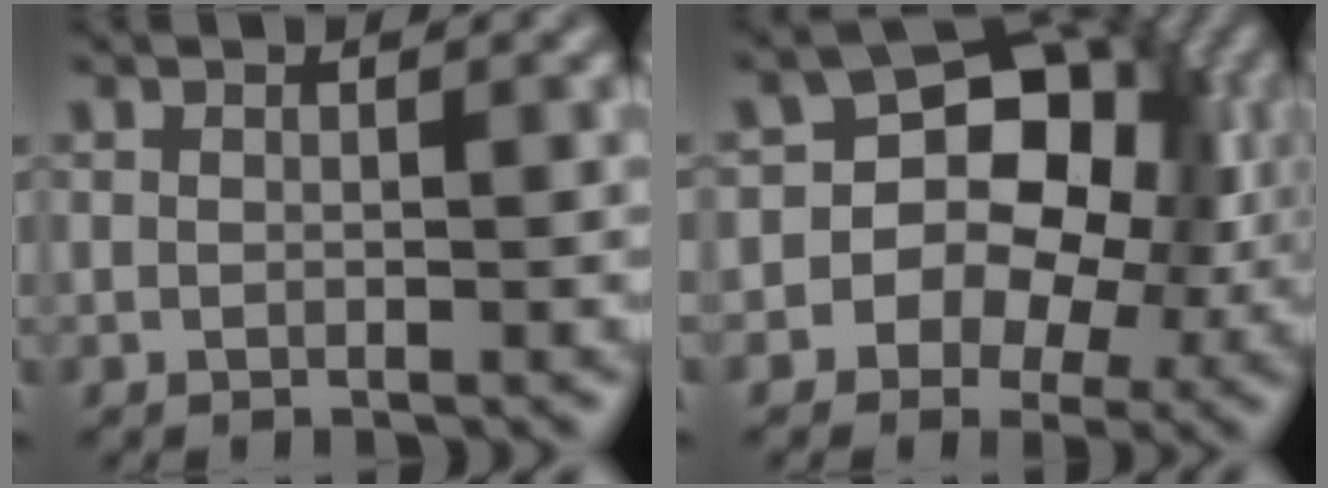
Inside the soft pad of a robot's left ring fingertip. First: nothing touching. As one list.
[{"total": 8.4, "force": [-0.8, 6.7, 5.1], "torque": [-0.029, 0.021, -0.035]}]